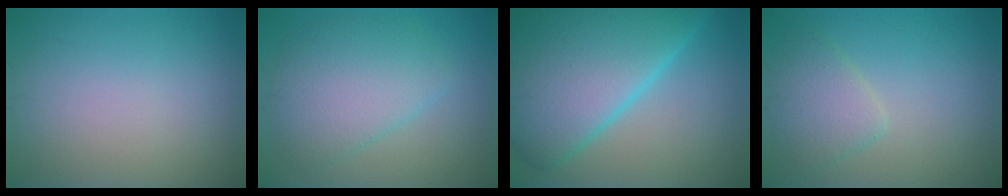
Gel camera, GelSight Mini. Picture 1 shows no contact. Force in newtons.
{"total": 5.3, "press": 5.3, "slide": 0.0}
{"total": 13.6, "press": 13.6, "slide": 0.4}
{"total": 3.0, "press": 3.0, "slide": 0.2}